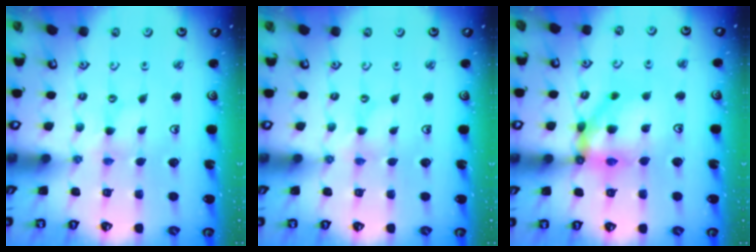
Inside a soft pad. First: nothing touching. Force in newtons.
{"total": 0.0}
{"total": 14.8, "press": 14.6, "slide": 2.0}